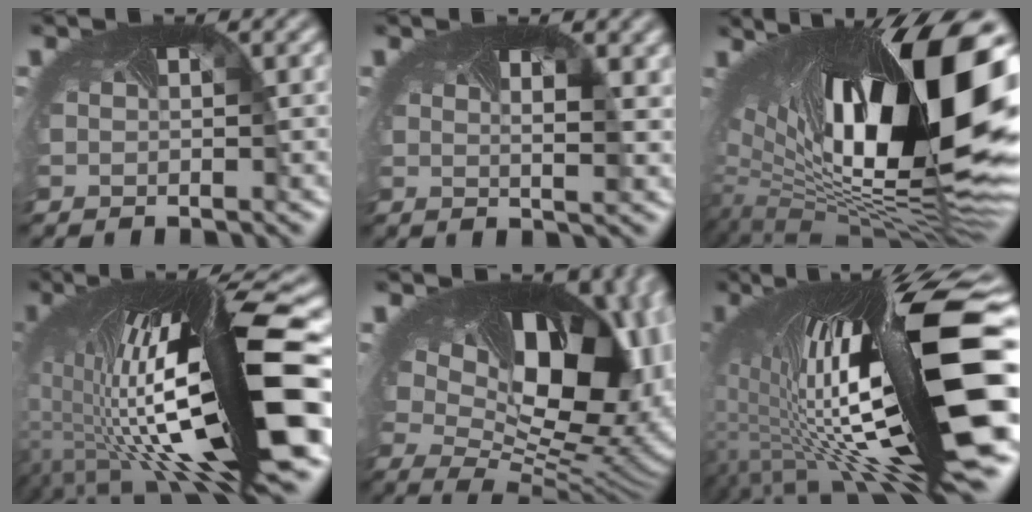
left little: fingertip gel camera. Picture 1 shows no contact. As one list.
[{"total": 1.9, "force": [0.5, 0.5, 1.7], "torque": [-0.029, -0.012, 0.016]}, {"total": 17.2, "force": [3.3, 7.2, 15.3], "torque": [-0.271, -0.009, 0.075]}, {"total": 15.7, "force": [-0.9, 4.1, 15.1], "torque": [-0.272, -0.015, -0.002]}, {"total": 13.8, "force": [3.5, 8.2, 10.5], "torque": [-0.142, -0.030, 0.086]}, {"total": 15.8, "force": [0.2, 4.6, 15.1], "torque": [-0.278, -0.011, 0.018]}]